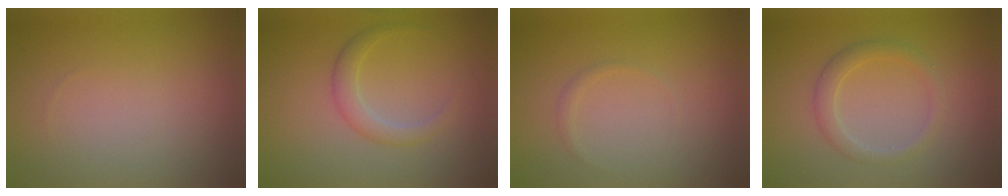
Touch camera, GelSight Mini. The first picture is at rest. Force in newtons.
{"total": 2.0, "press": 2.0, "slide": 0.2}
{"total": 0.6, "press": 0.6, "slide": 0.0}
{"total": 2.1, "press": 2.1, "slide": 0.2}